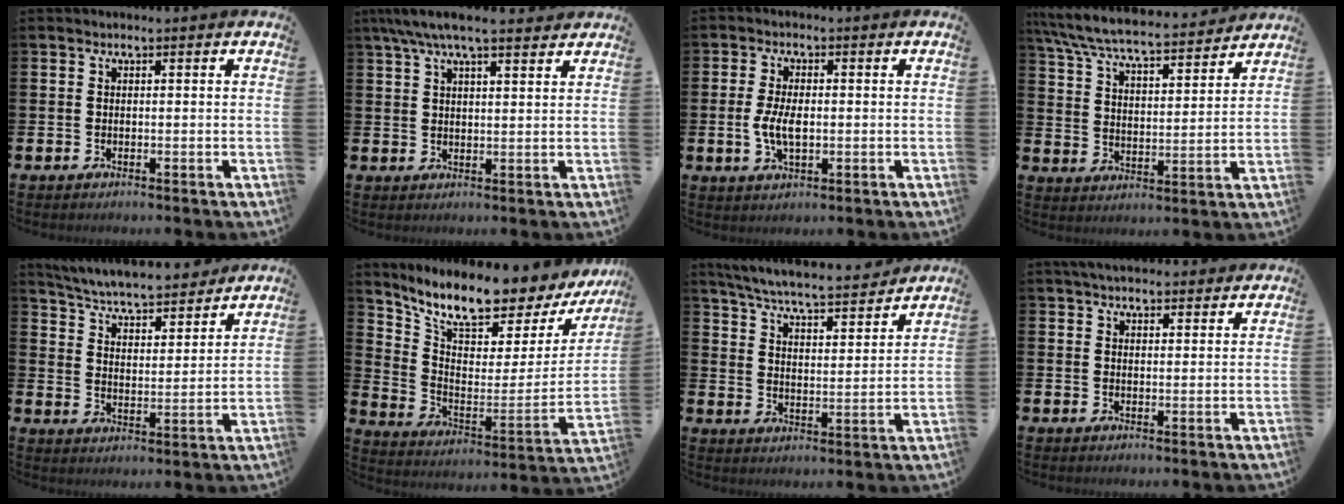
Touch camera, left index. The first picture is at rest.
{"total": 6.2, "force": [5.2, 1.2, 3.1], "torque": [-0.070, -0.009, 0.095]}
{"total": 4.5, "force": [-0.3, 2.2, 3.9], "torque": [-0.068, -0.002, -0.010]}
{"total": 7.5, "force": [7.0, 1.0, 2.7], "torque": [-0.083, -0.048, 0.119]}
{"total": 6.2, "force": [6.0, 0.6, 1.3], "torque": [-0.054, -0.050, 0.102]}
{"total": 9.1, "force": [8.3, 1.5, 3.3], "torque": [-0.092, -0.074, 0.135]}
{"total": 6.7, "force": [6.4, 0.4, 1.9], "torque": [-0.066, -0.051, 0.108]}
{"total": 3.7, "force": [3.5, 0.7, 0.8], "torque": [-0.019, -0.011, 0.065]}